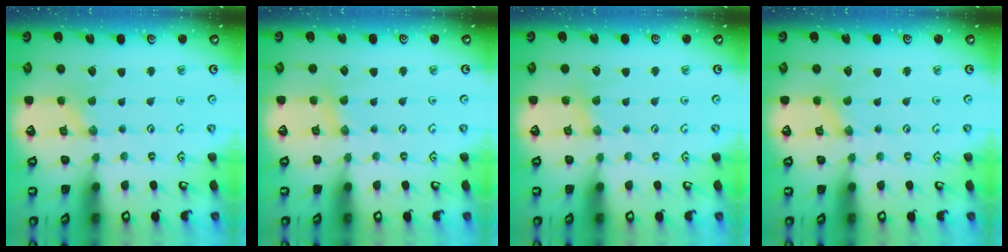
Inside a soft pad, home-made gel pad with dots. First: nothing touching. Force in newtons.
{"total": 3.0, "press": 2.9, "slide": 0.4}
{"total": 2.8, "press": 2.8, "slide": 0.4}
{"total": 0.0}